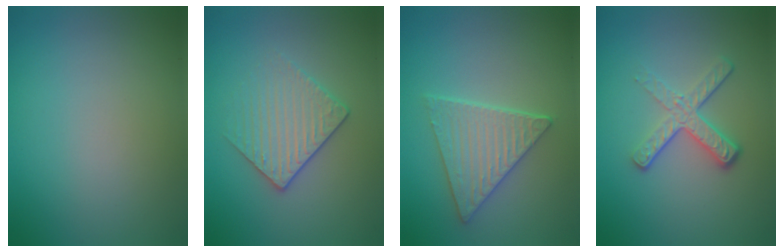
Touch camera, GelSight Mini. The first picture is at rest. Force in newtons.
{"total": 2.9, "press": 2.6, "slide": 1.2}
{"total": 4.0, "press": 3.8, "slide": 1.4}
{"total": 4.0, "press": 2.6, "slide": 3.1}